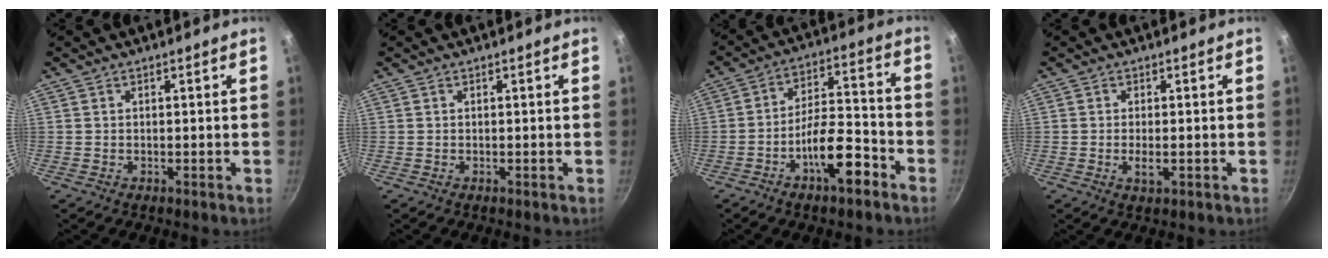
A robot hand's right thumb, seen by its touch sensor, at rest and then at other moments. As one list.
[{"total": 0.0}, {"total": 12.1, "force": [-6.3, 4.6, 9.3], "torque": [-0.134, 0.057, -0.102]}, {"total": 2.6, "force": [-0.6, 0.9, 2.4], "torque": [-0.051, -0.003, -0.012]}]